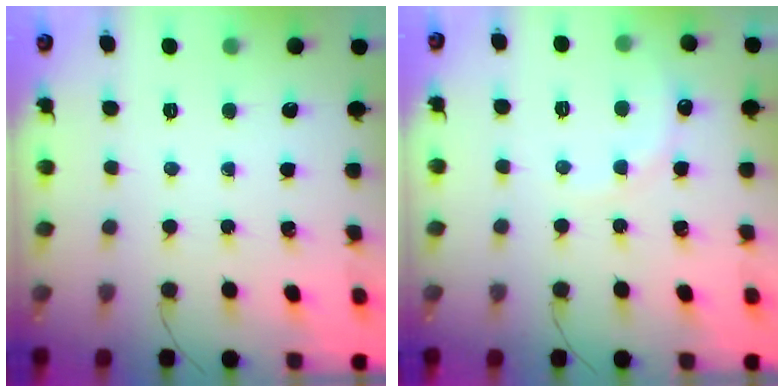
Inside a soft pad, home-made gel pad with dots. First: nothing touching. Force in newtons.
{"total": 7.6, "press": 7.5, "slide": 1.1}